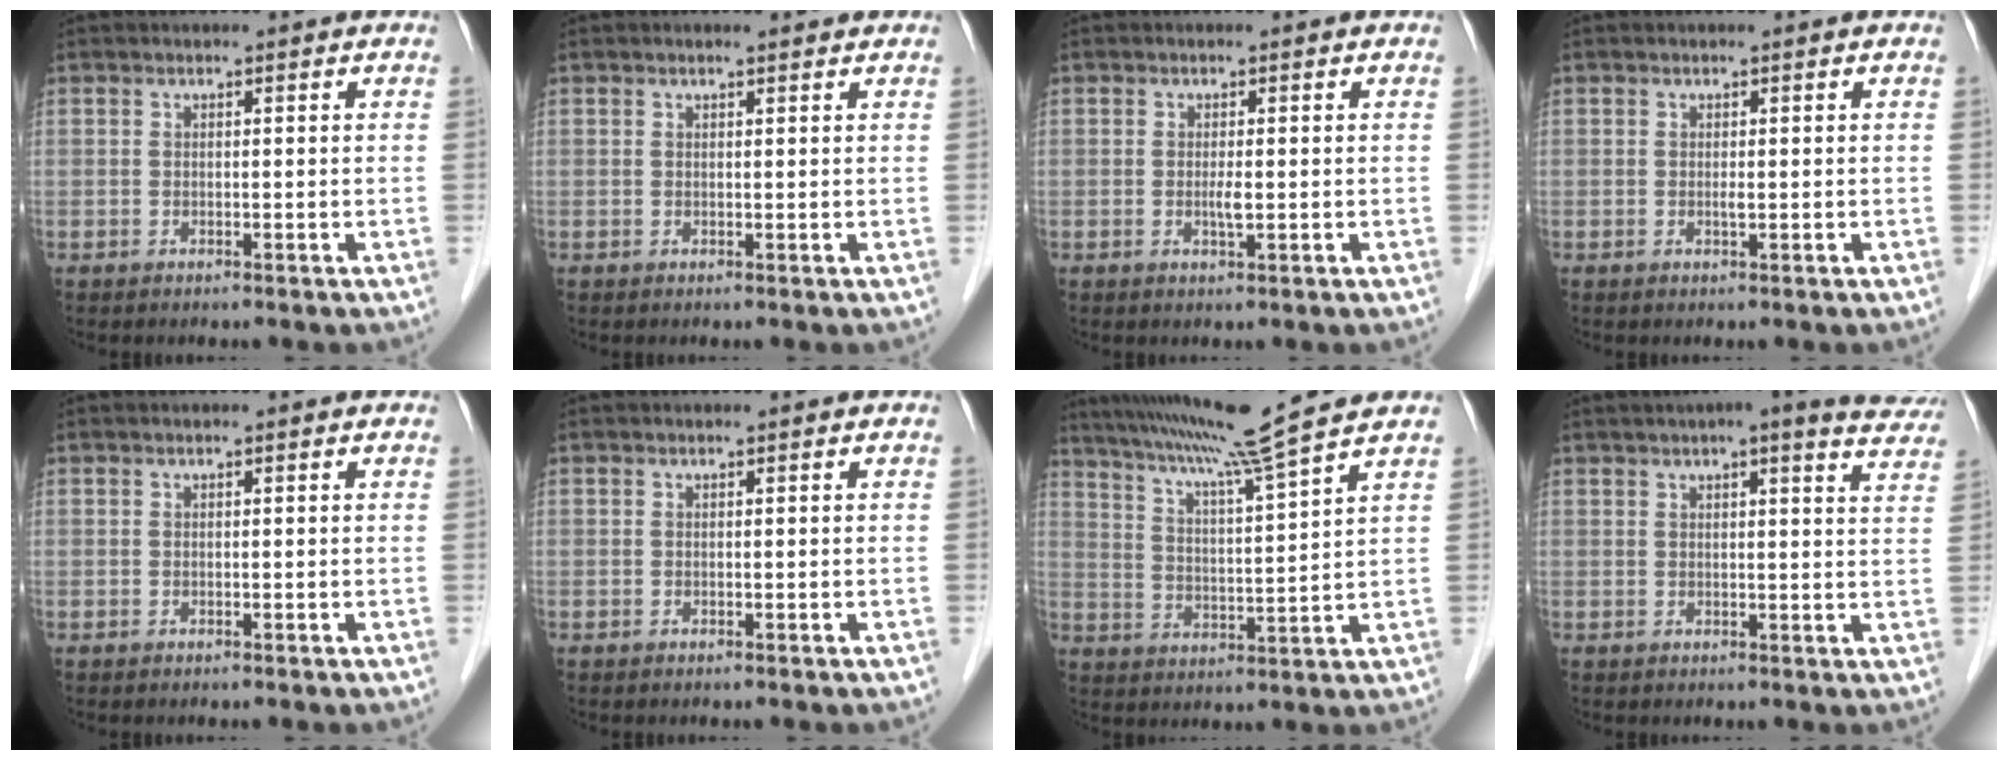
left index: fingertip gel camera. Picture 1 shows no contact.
{"total": 1.4, "force": [1.2, 0.3, 0.7], "torque": [-0.014, 0.011, 0.016]}
{"total": 1.4, "force": [-0.2, 0.2, 1.4], "torque": [-0.028, -0.002, -0.003]}
{"total": 0.5, "force": [0.0, 0.0, 0.5], "torque": [-0.011, -0.001, -0.002]}
{"total": 0.0}
{"total": 0.0}
{"total": 12.8, "force": [10.7, -2.4, 6.5], "torque": [-0.120, 0.000, 0.172]}
{"total": 14.7, "force": [12.5, 2.2, 7.5], "torque": [-0.088, 0.013, 0.132]}